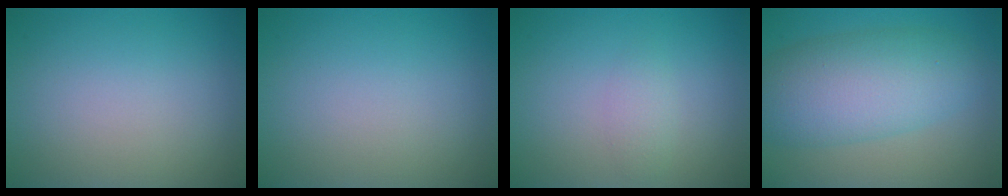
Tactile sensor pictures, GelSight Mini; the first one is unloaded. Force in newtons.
{"total": 0.0}
{"total": 1.2, "press": 1.2, "slide": 0.1}
{"total": 7.7, "press": 7.7, "slide": 0.1}